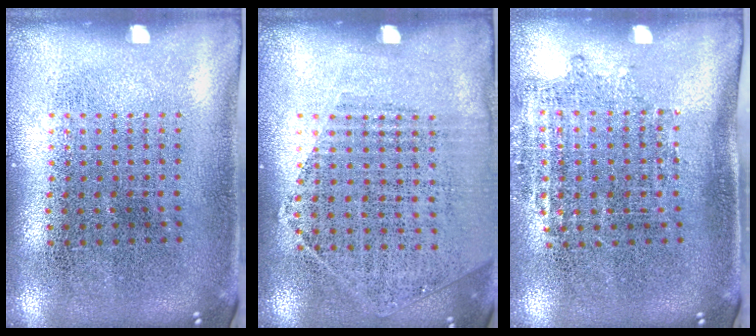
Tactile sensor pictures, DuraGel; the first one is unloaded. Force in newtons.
{"total": 1.2, "press": 1.0, "slide": 0.6}
{"total": 1.1, "press": 0.9, "slide": 0.7}